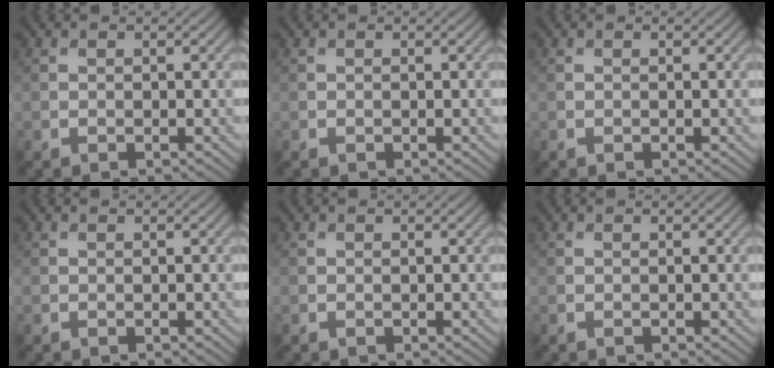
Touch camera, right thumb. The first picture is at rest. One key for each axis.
{"total": 0.0}
{"total": 0.0}
{"total": 0.0}
{"total": 0.0}
{"total": 0.0}